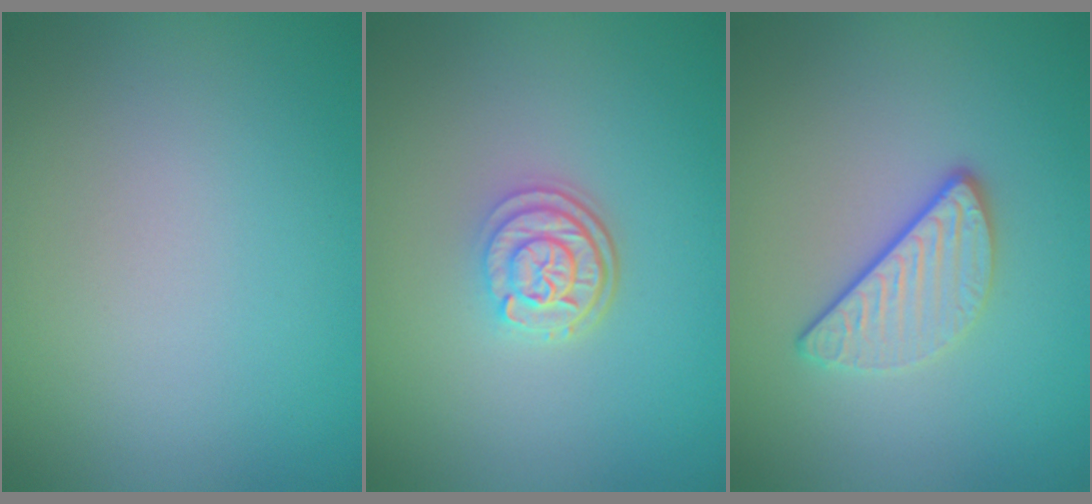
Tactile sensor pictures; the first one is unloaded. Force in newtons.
{"total": 3.0, "press": 2.4, "slide": 1.8}
{"total": 2.9, "press": 2.4, "slide": 1.7}